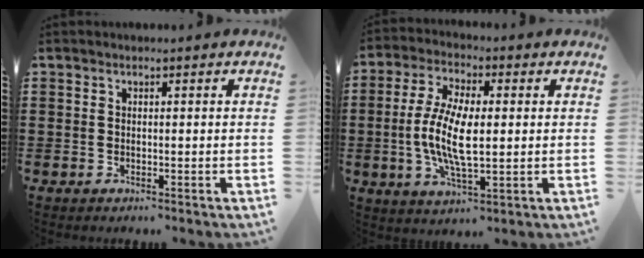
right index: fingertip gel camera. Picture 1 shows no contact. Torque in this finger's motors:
{"motor_torque": [1.60, 0.54, 0.68, 0.21]}